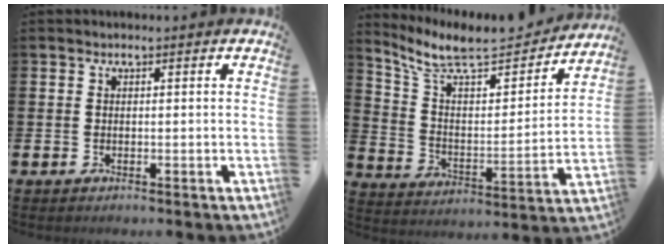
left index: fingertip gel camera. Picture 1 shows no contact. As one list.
[{"total": 9.1, "force": [7.8, 2.6, 3.9], "torque": [-0.109, -0.059, 0.132]}]